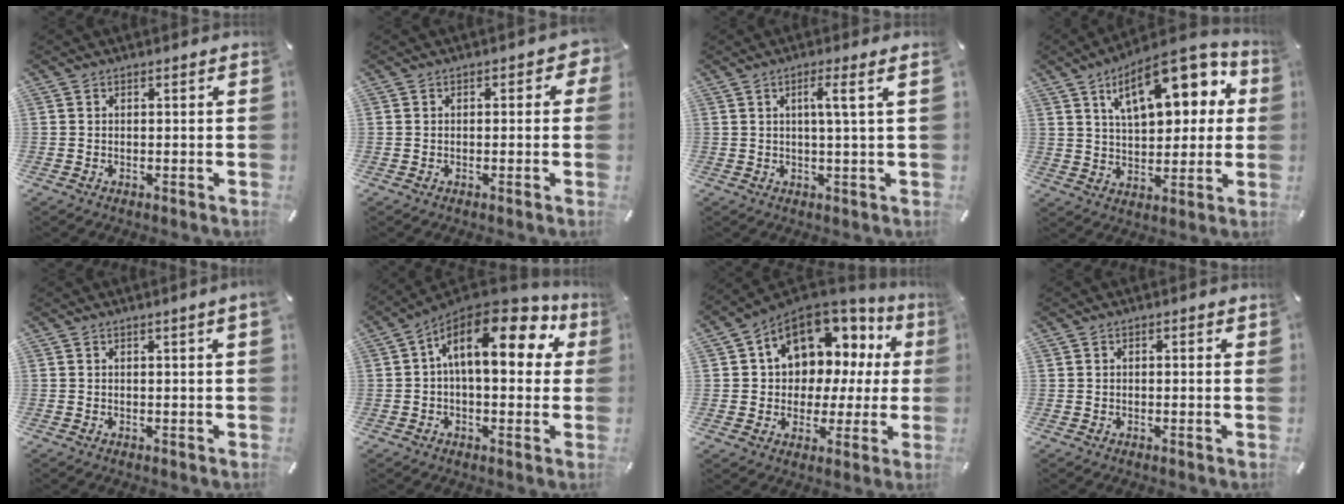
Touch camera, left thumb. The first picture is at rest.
{"total": 2.1, "force": [-0.2, 1.4, 1.5], "torque": [-0.021, 0.005, -0.007]}
{"total": 5.4, "force": [1.5, -0.2, 5.1], "torque": [-0.102, -0.003, 0.020]}
{"total": 18.3, "force": [8.2, 9.1, 13.6], "torque": [-0.206, -0.019, 0.134]}
{"total": 1.6, "force": [0.7, -0.2, 1.5], "torque": [-0.027, -0.003, 0.012]}
{"total": 18.0, "force": [6.2, 8.5, 14.6], "torque": [-0.244, -0.036, 0.099]}
{"total": 12.1, "force": [5.6, 9.1, 5.6], "torque": [-0.095, -0.040, 0.105]}
{"total": 0.7, "force": [0.3, 0.3, 0.5], "torque": [-0.010, 0.002, 0.005]}